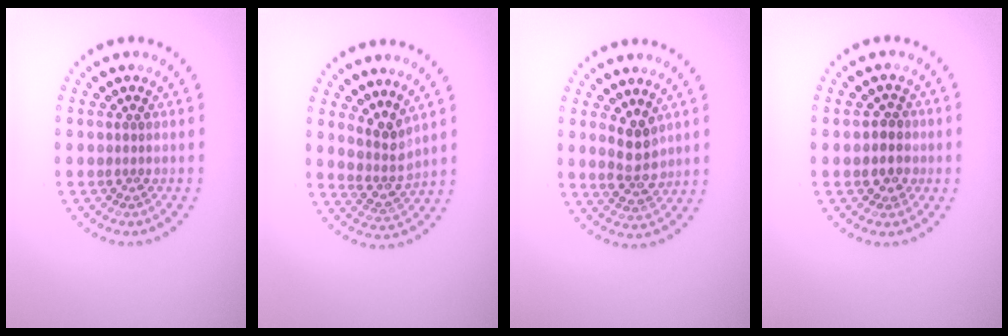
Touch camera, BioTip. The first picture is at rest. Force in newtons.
{"total": 2.7, "press": 2.0, "slide": 1.8}
{"total": 3.0, "press": 2.8, "slide": 0.9}
{"total": 2.3, "press": 2.2, "slide": 0.9}